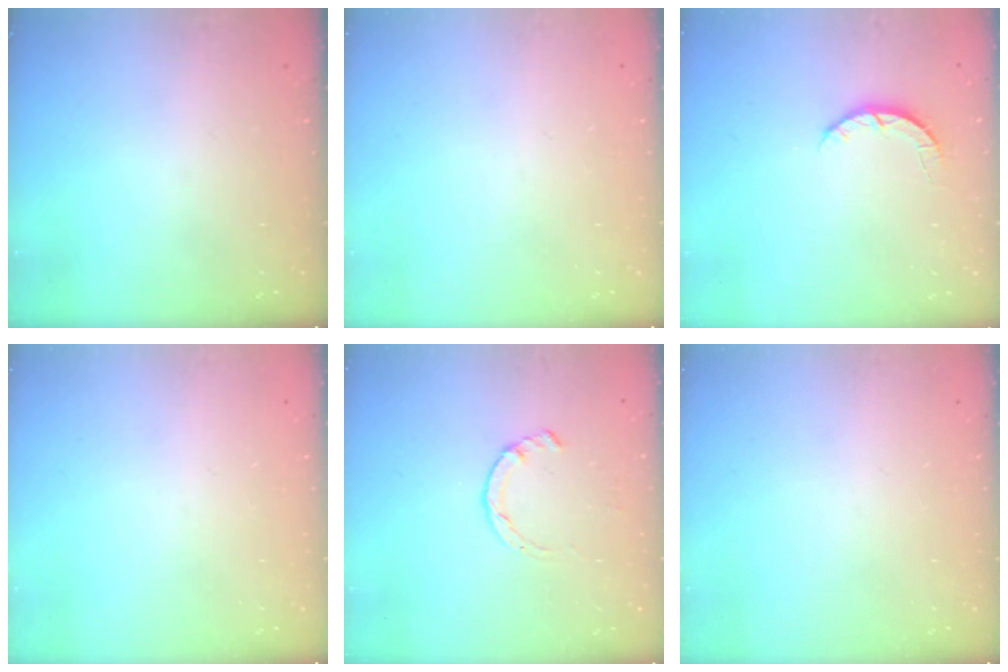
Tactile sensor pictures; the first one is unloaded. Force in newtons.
{"total": 0.0}
{"total": 2.7, "press": 2.7, "slide": 0.4}
{"total": 0.0}
{"total": 2.8, "press": 2.8, "slide": 0.4}
{"total": 0.0}